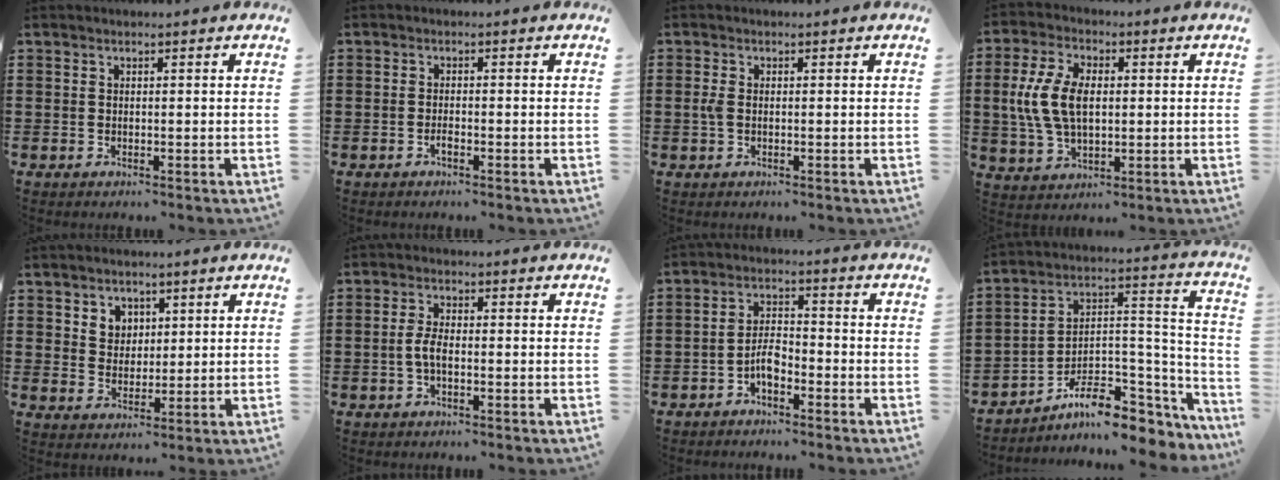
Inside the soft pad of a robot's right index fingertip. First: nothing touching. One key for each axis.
{"total": 1.3, "fx": -0.8, "fy": 0.4, "fz": 0.9, "tx": -0.020, "ty": -0.004, "tz": -0.014}
{"total": 1.9, "fx": -0.2, "fy": 1.0, "fz": 1.5, "tx": -0.047, "ty": -0.002, "tz": -0.009}
{"total": 8.9, "fx": 0.3, "fy": 5.3, "fz": 7.1, "tx": -0.173, "ty": 0.008, "tz": -0.003}
{"total": 3.6, "fx": 2.0, "fy": 3.0, "fz": 0.4, "tx": -0.022, "ty": 0.011, "tz": 0.038}
{"total": 3.0, "fx": -0.8, "fy": 1.0, "fz": 2.7, "tx": -0.071, "ty": -0.005, "tz": -0.021}
{"total": 4.2, "fx": -2.2, "fy": 1.8, "fz": 3.0, "tx": -0.076, "ty": 0.002, "tz": -0.049}
{"total": 8.4, "fx": -5.8, "fy": 4.0, "fz": 4.6, "tx": -0.083, "ty": 0.002, "tz": -0.104}